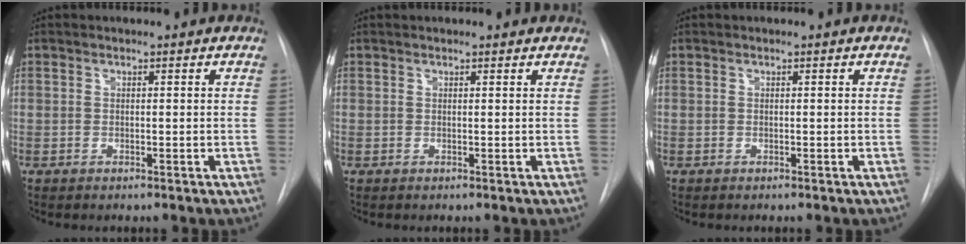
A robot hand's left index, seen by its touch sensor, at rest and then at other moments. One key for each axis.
{"total": 2.6, "fx": 2.4, "fy": 0.5, "fz": 0.8, "tx": -0.013, "ty": 0.020, "tz": 0.022}
{"total": 0.0}